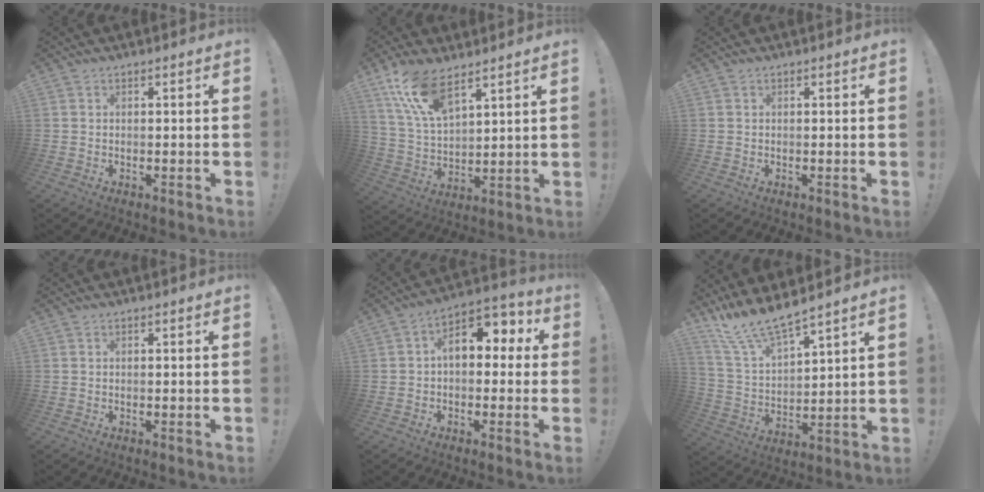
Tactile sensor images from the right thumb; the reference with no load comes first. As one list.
[{"total": 13.2, "force": [9.4, 5.0, 7.9], "torque": [-0.162, -0.043, 0.177]}, {"total": 0.0}, {"total": 0.0}, {"total": 10.3, "force": [2.3, 6.7, 7.4], "torque": [-0.103, 0.003, 0.046]}, {"total": 11.9, "force": [11.0, 1.2, 4.4], "torque": [-0.108, -0.088, 0.198]}]